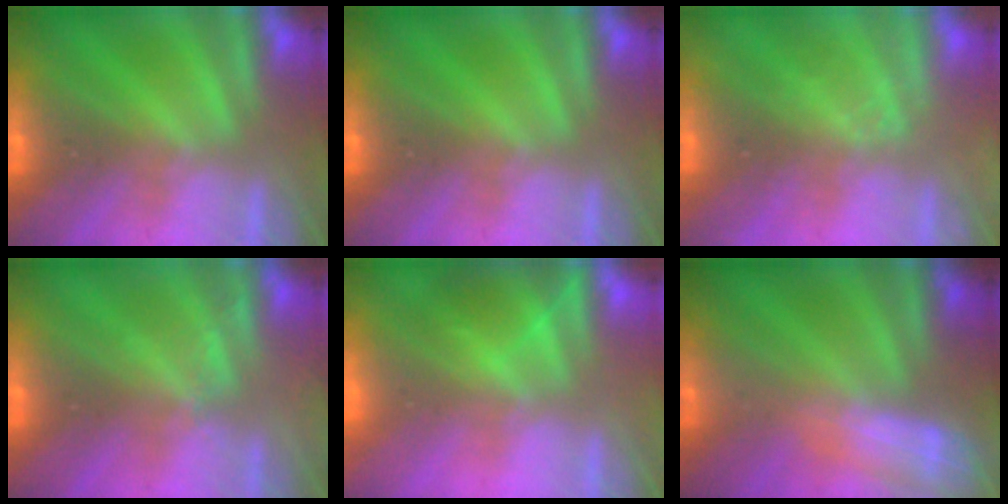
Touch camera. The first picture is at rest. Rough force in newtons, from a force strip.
{"total": 0.0}
{"total": 2.1}
{"total": 2.0}
{"total": 2.8}
{"total": 2.4}